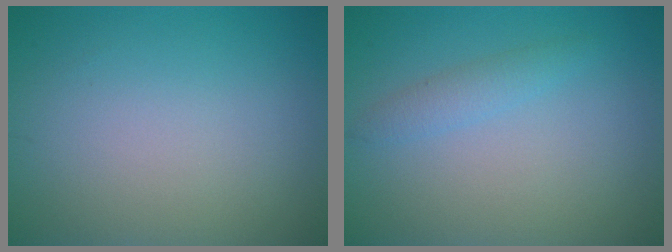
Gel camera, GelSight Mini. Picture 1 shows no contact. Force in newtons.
{"total": 1.5, "press": 1.5, "slide": 0.1}